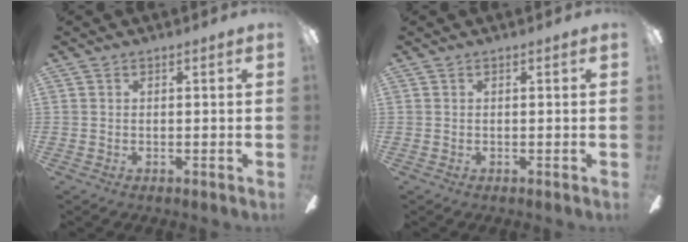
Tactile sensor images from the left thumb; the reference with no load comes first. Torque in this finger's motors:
{"motor_torque": [0.00, 0.00, 0.05, -0.02, 0.00]}